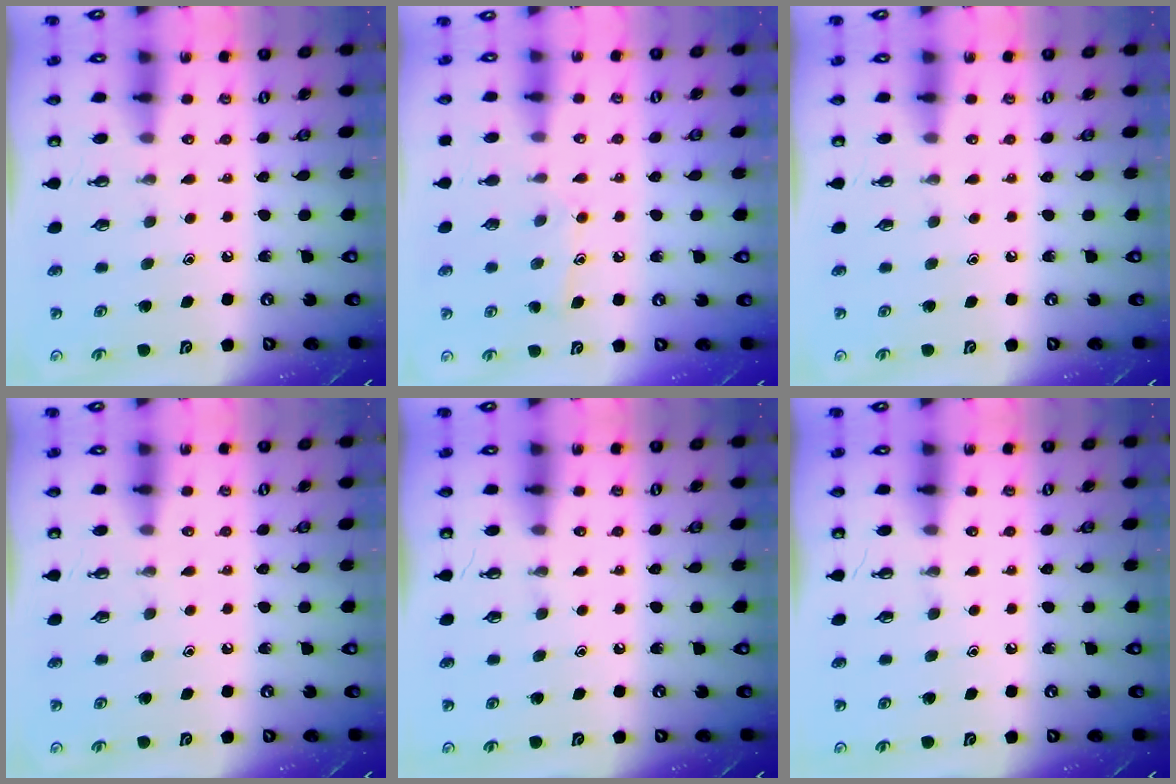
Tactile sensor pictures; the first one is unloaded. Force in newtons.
{"total": 7.6, "press": 7.6, "slide": 0.5}
{"total": 0.0}
{"total": 0.0}
{"total": 0.0}
{"total": 0.0}